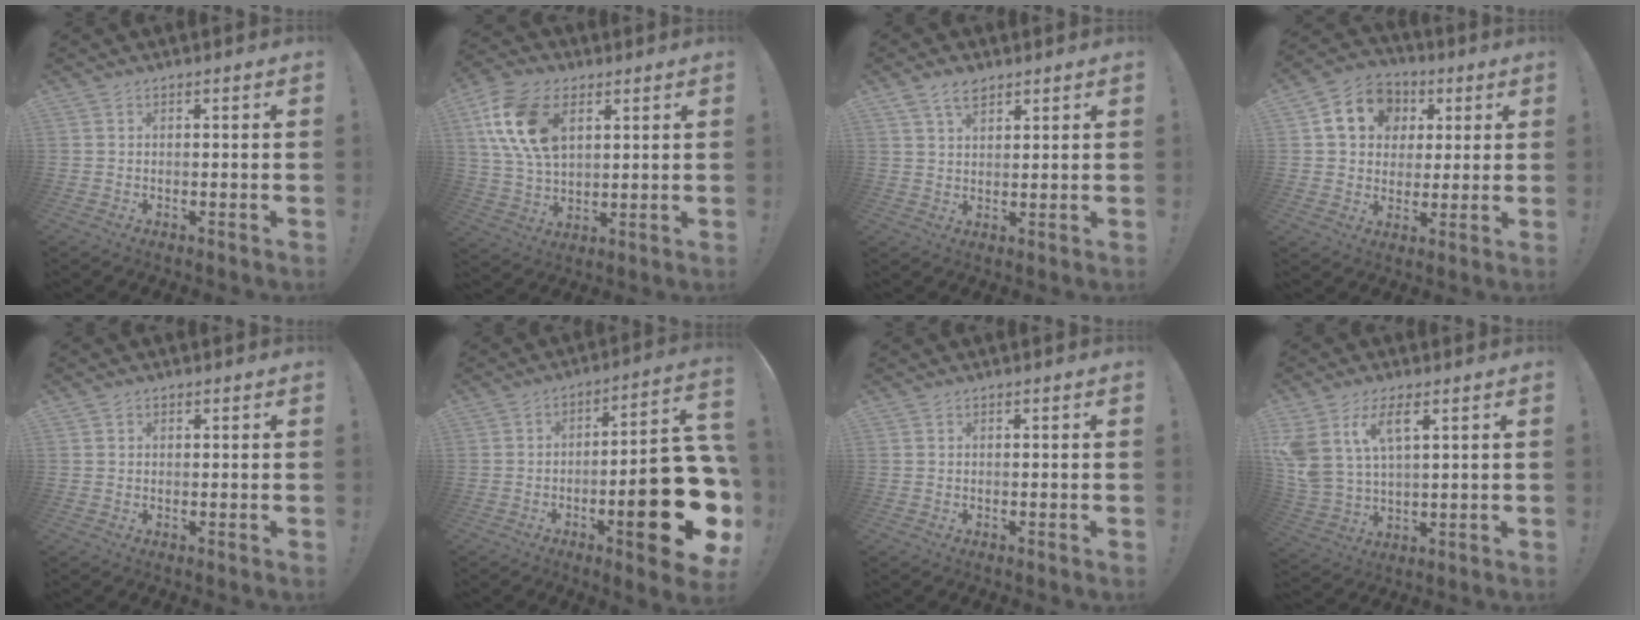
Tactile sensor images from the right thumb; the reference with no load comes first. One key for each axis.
{"total": 17.5, "fx": 6.4, "fy": 11.1, "fz": 11.9, "tx": -0.230, "ty": -0.011, "tz": 0.121}
{"total": 5.0, "fx": 3.5, "fy": 2.7, "fz": 2.4, "tx": -0.047, "ty": -0.010, "tz": 0.065}
{"total": 13.6, "fx": 4.6, "fy": 11.3, "fz": 6.1, "tx": -0.082, "ty": -0.010, "tz": 0.093}
{"total": 0.6, "fx": 0.3, "fy": 0.5, "fz": -0.1, "tx": 0.009, "ty": -0.001, "tz": 0.004}
{"total": 23.7, "fx": -6.3, "fy": 7.0, "fz": 21.8, "tx": -0.294, "ty": 0.030, "tz": -0.087}
{"total": 0.0}
{"total": 10.5, "fx": 5.5, "fy": 5.0, "fz": 7.5, "tx": -0.157, "ty": -0.024, "tz": 0.100}